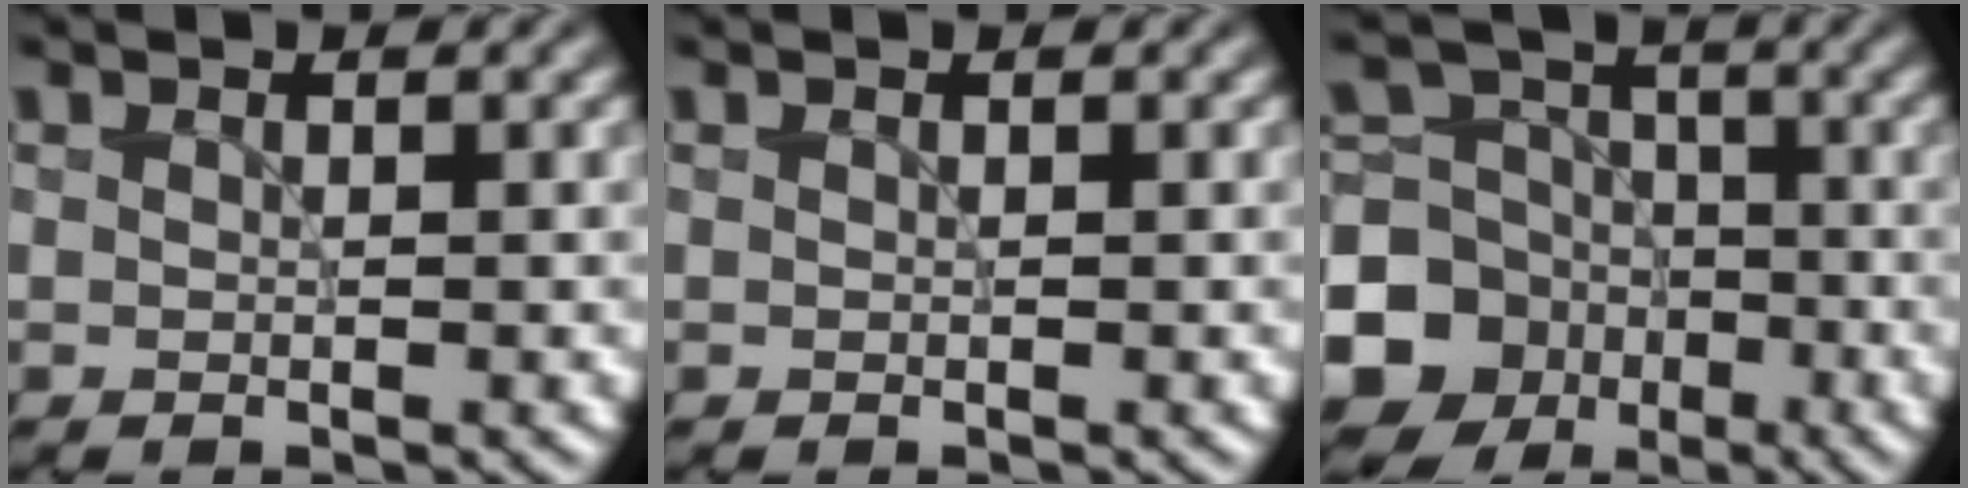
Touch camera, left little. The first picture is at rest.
{"total": 0.0}
{"total": 13.6, "force": [-5.4, 11.8, 3.9], "torque": [-0.110, -0.044, -0.107]}